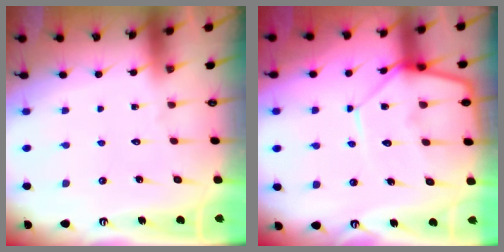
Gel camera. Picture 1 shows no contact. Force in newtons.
{"total": 11.0, "press": 11.0, "slide": 1.0}